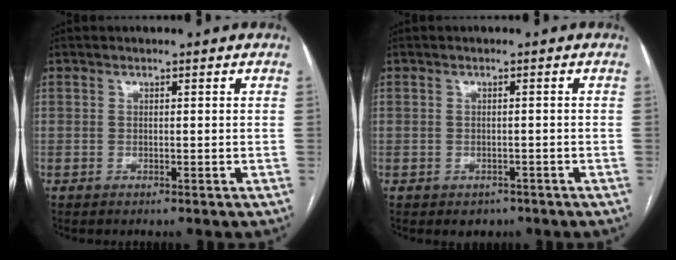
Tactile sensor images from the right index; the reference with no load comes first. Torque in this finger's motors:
{"motor_torque": [-0.13, 0.04, -0.10, -0.04]}